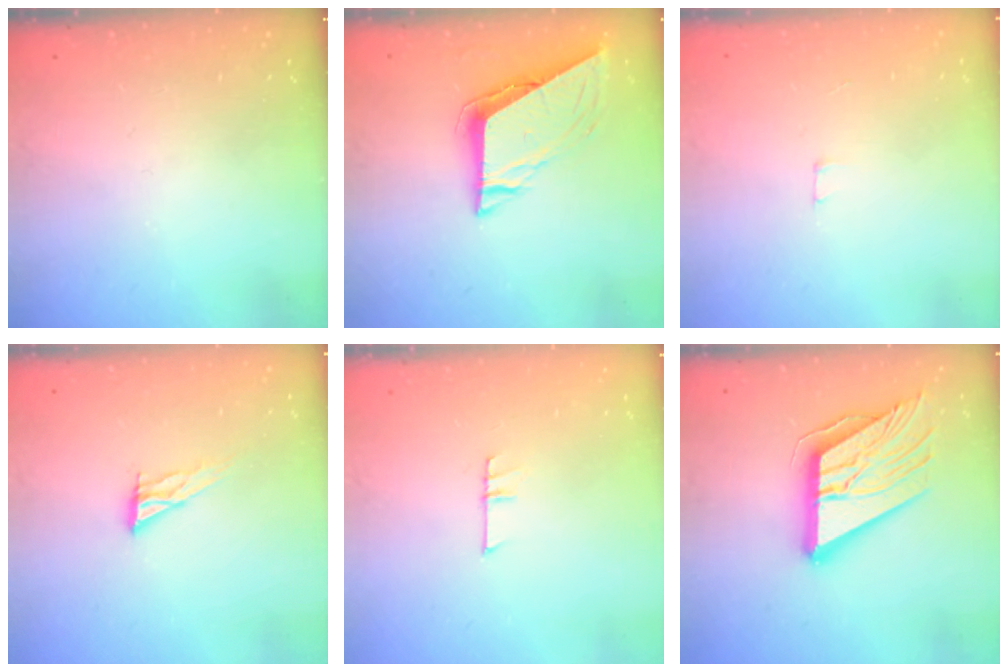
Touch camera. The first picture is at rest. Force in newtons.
{"total": 8.1, "press": 8.1, "slide": 0.3}
{"total": 1.8, "press": 1.8, "slide": 0.1}
{"total": 7.5, "press": 7.5, "slide": 0.3}
{"total": 5.5, "press": 5.4, "slide": 0.6}
{"total": 18.2, "press": 18.1, "slide": 2.0}